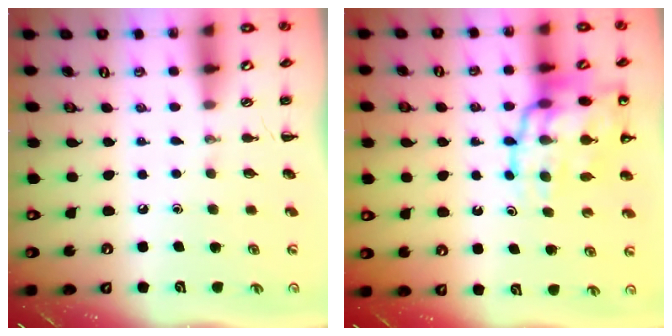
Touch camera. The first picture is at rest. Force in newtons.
{"total": 21.4, "press": 21.0, "slide": 4.0}